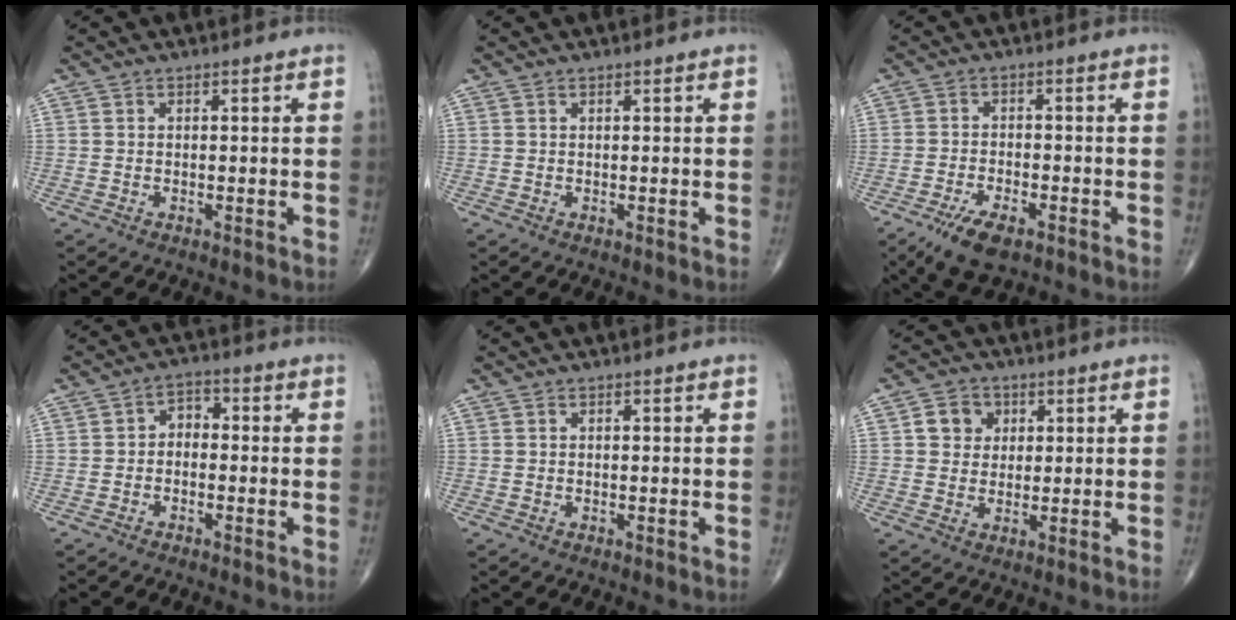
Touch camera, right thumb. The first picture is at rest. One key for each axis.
{"total": 0.0}
{"total": 7.2, "fx": -4.4, "fy": 2.9, "fz": 4.9, "tx": -0.094, "ty": 0.005, "tz": -0.073}
{"total": 3.4, "fx": -0.6, "fy": 2.5, "fz": 2.3, "tx": -0.020, "ty": 0.020, "tz": -0.024}
{"total": 0.0}
{"total": 5.3, "fx": 1.5, "fy": 4.6, "fz": 2.0, "tx": -0.007, "ty": -0.001, "tz": 0.022}